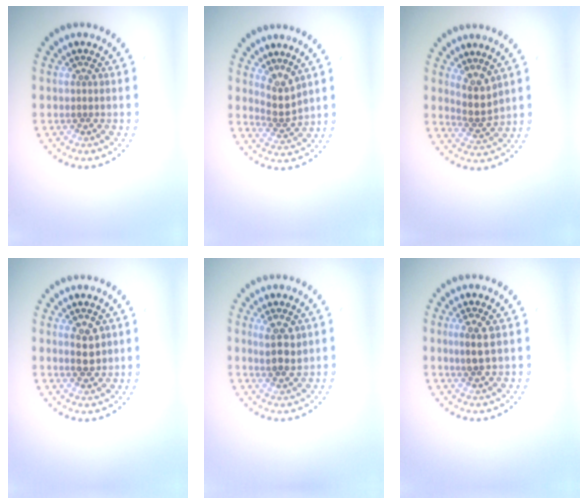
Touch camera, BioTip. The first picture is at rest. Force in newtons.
{"total": 2.4, "press": 1.6, "slide": 1.8}
{"total": 2.5, "press": 1.8, "slide": 1.7}
{"total": 2.2, "press": 2.2, "slide": 0.3}
{"total": 2.6, "press": 2.4, "slide": 1.0}
{"total": 2.1, "press": 2.0, "slide": 0.5}